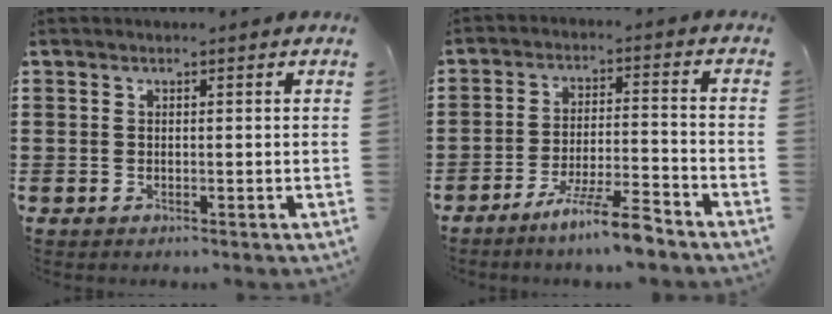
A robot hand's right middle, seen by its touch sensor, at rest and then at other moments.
{"total": 8.1, "force": [-6.4, 0.2, 5.0], "torque": [-0.097, -0.006, -0.120]}